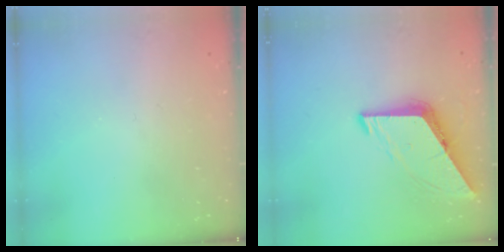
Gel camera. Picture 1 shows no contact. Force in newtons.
{"total": 7.0, "press": 7.0, "slide": 0.5}